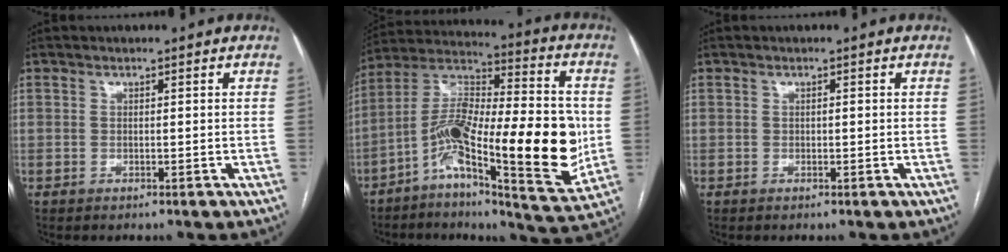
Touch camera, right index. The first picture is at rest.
{"total": 23.0, "force": [-4.3, 5.1, 22.0], "torque": [-0.362, 0.013, -0.071]}
{"total": 0.0}